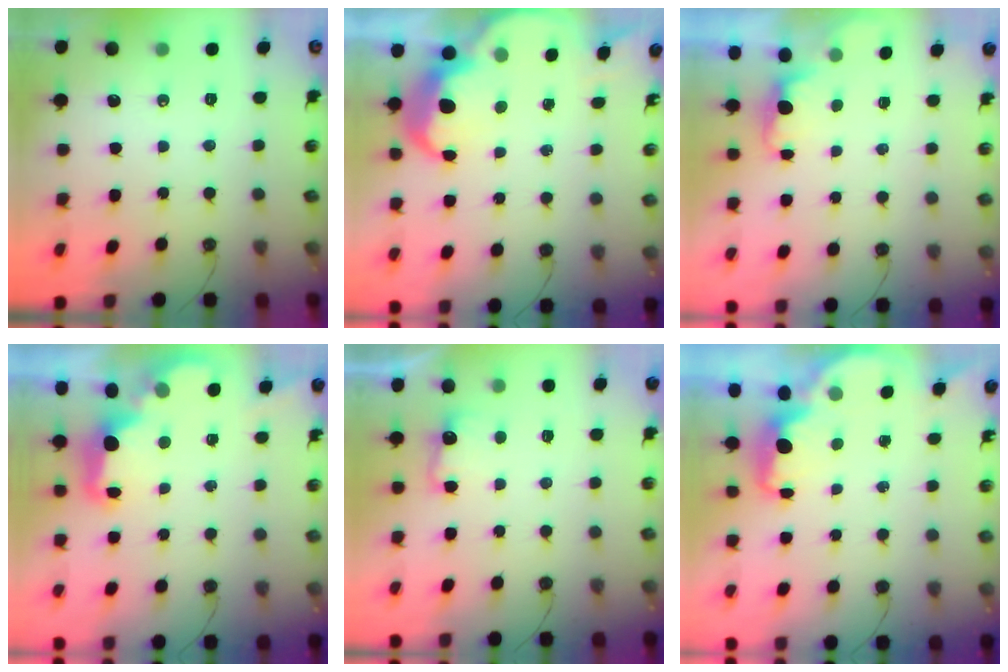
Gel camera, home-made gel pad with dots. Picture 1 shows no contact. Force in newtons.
{"total": 5.9, "press": 5.9, "slide": 0.4}
{"total": 0.8, "press": 0.2, "slide": 0.7}
{"total": 2.8, "press": 2.7, "slide": 0.9}
{"total": 3.9, "press": 3.8, "slide": 0.9}
{"total": 1.7, "press": 1.5, "slide": 0.7}